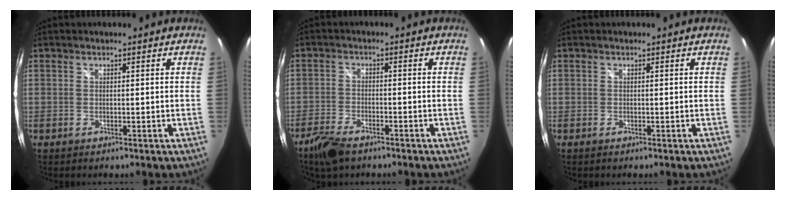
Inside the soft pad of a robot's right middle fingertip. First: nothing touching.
{"total": 7.2, "force": [-5.3, 2.7, 4.0], "torque": [-0.108, -0.015, -0.104]}
{"total": 0.0}